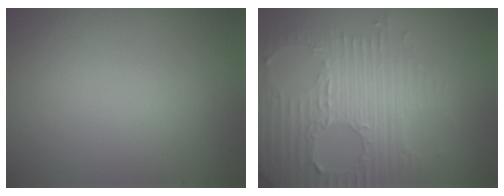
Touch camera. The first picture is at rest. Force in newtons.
{"total": 8.0, "press": 5.7, "slide": 5.6}